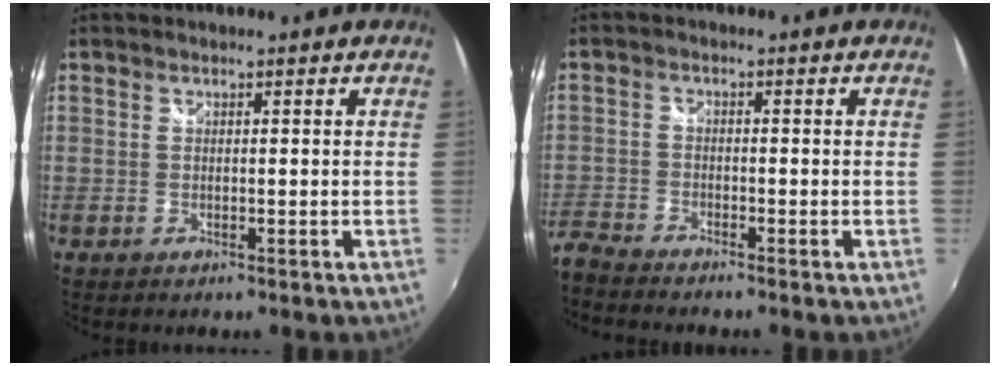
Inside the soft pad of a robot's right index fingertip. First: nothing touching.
{"total": 5.7, "force": [-5.6, 0.9, 0.9], "torque": [-0.039, -0.017, -0.117]}